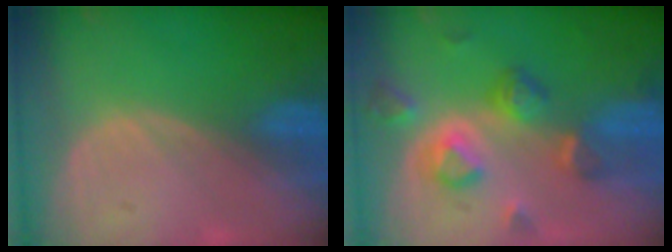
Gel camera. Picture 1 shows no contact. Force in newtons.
{"total": 8.1, "press": 7.2, "slide": 3.7}